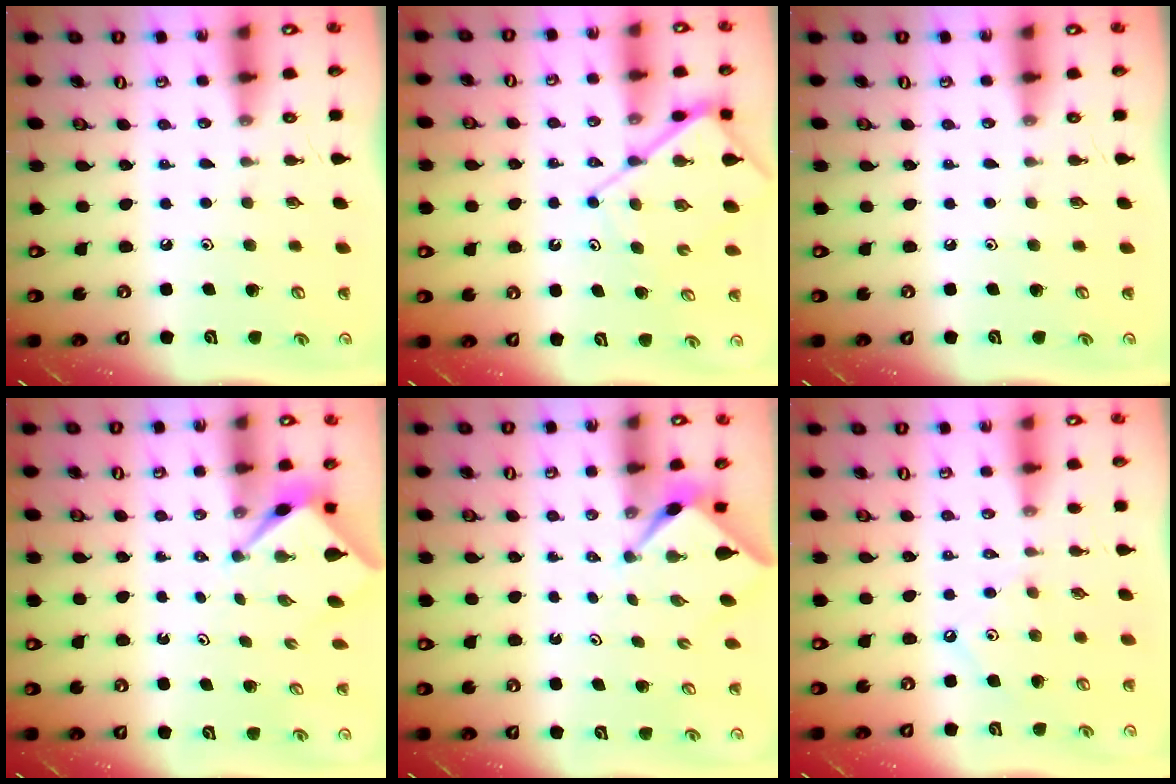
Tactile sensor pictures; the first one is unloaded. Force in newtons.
{"total": 9.3, "press": 9.3, "slide": 1.1}
{"total": 0.0}
{"total": 2.6, "press": 2.6, "slide": 0.3}
{"total": 2.2, "press": 2.2, "slide": 0.2}
{"total": 1.7, "press": 1.7, "slide": 0.3}